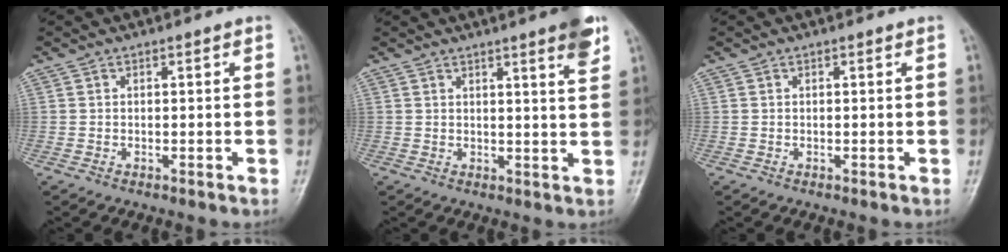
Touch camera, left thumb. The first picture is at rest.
{"total": 5.8, "force": [3.6, 0.4, 4.5], "torque": [-0.051, -0.019, 0.045]}
{"total": 0.0}